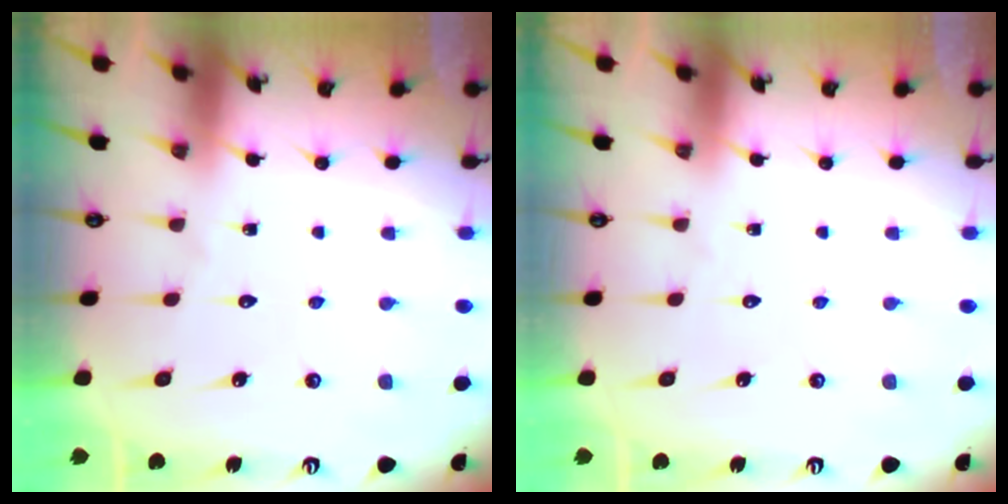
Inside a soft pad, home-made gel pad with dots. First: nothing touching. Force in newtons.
{"total": 0.0}